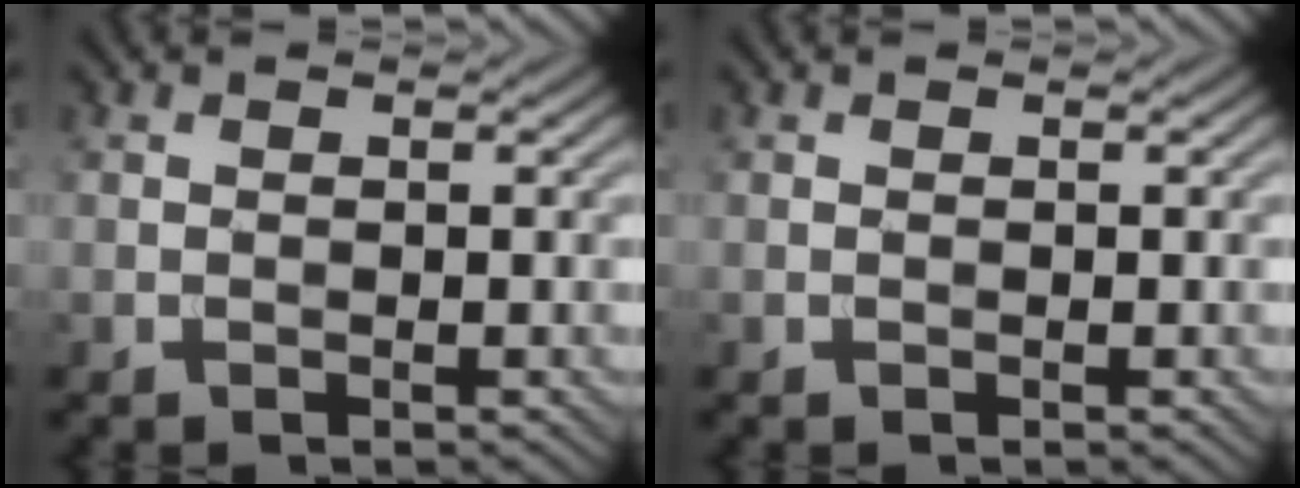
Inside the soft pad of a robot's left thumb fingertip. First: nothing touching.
{"total": 0.0}